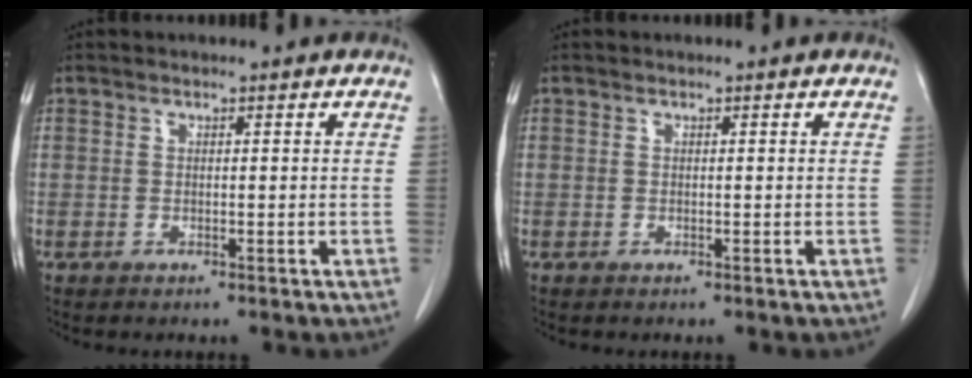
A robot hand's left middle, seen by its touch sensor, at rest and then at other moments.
{"total": 0.0}